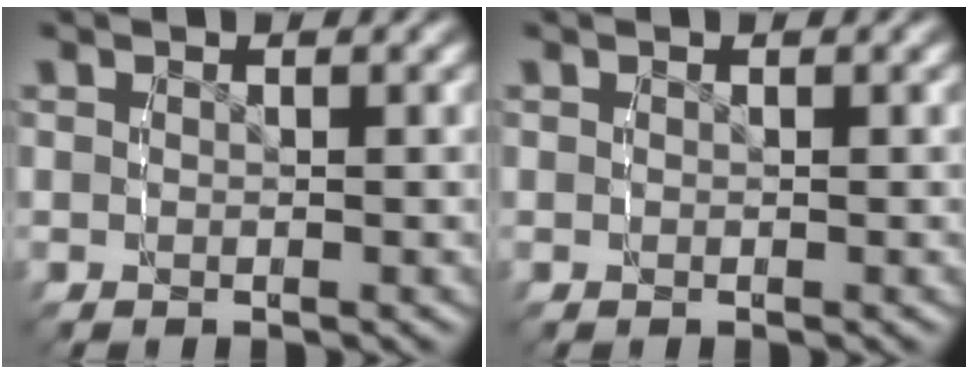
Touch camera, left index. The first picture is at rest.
{"total": 0.0}